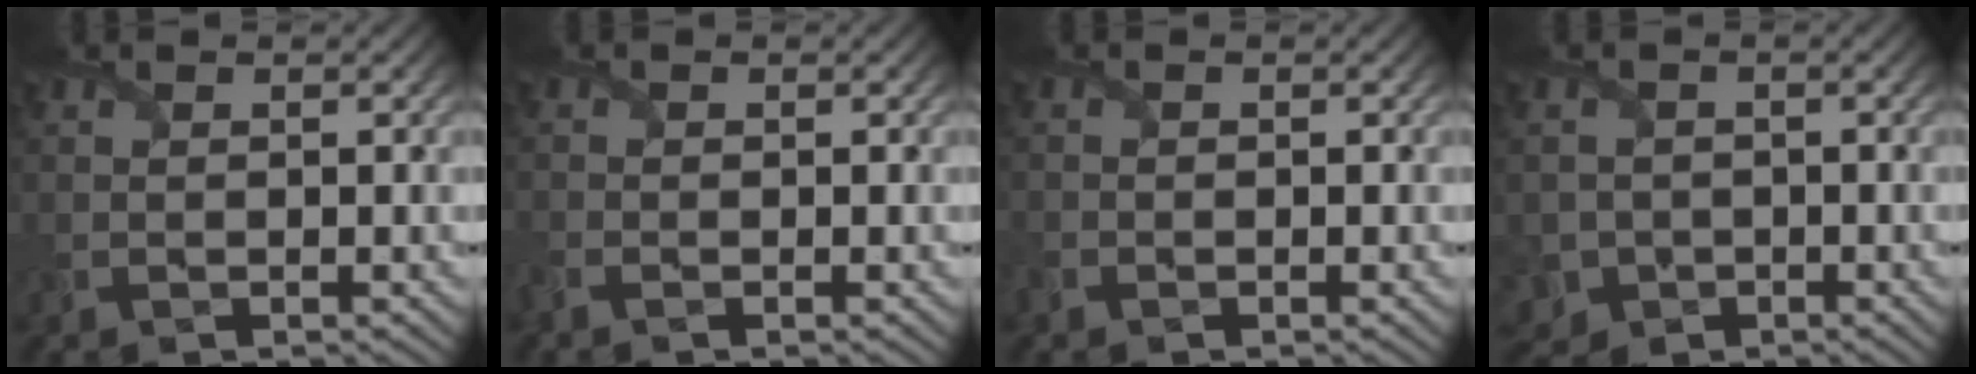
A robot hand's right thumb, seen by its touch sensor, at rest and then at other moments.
{"total": 1.3, "force": [-1.0, 0.4, 0.8], "torque": [-0.027, -0.008, -0.028]}
{"total": 1.2, "force": [-0.8, 0.8, 0.2], "torque": [-0.005, -0.006, -0.019]}
{"total": 4.0, "force": [-1.6, 3.5, 1.0], "torque": [-0.031, -0.014, -0.036]}